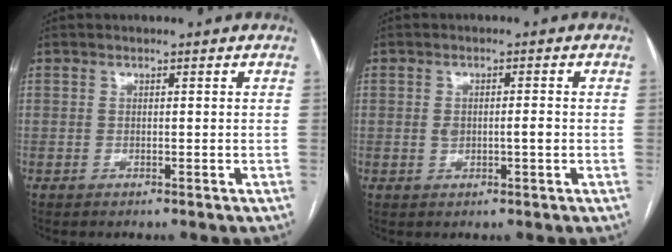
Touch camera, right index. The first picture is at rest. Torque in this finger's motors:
{"motor_torque": [0.01, 0.02, 0.08, 0.00]}